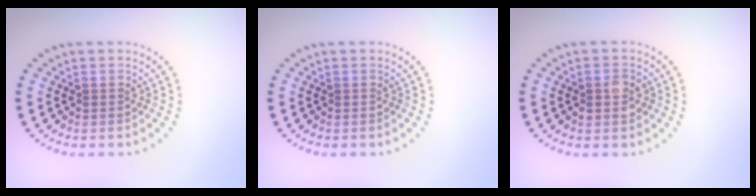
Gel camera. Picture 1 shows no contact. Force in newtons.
{"total": 0.0}
{"total": 2.3, "press": 2.3, "slide": 0.2}